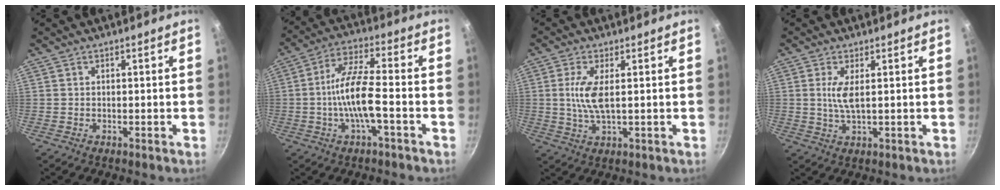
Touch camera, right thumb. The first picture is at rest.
{"total": 10.2, "force": [-2.8, 2.7, 9.5], "torque": [-0.184, 0.031, -0.062]}
{"total": 6.2, "force": [0.8, 1.9, 5.8], "torque": [-0.129, -0.002, 0.016]}
{"total": 4.0, "force": [0.8, 1.0, 3.8], "torque": [-0.084, -0.006, 0.018]}